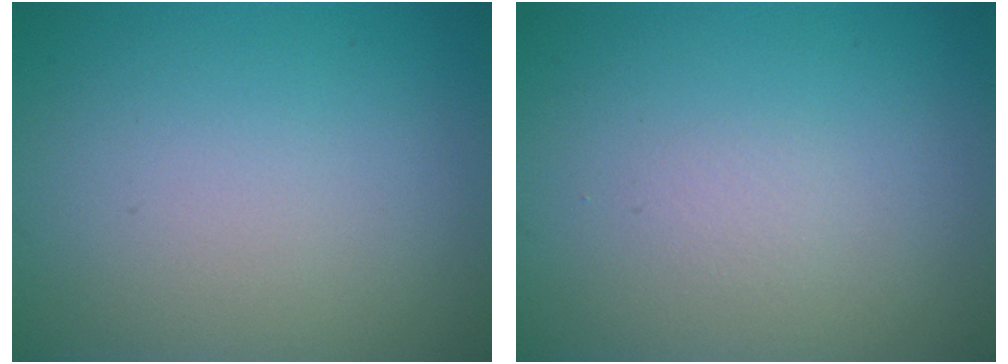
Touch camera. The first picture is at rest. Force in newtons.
{"total": 0.6, "press": 0.6, "slide": 0.1}